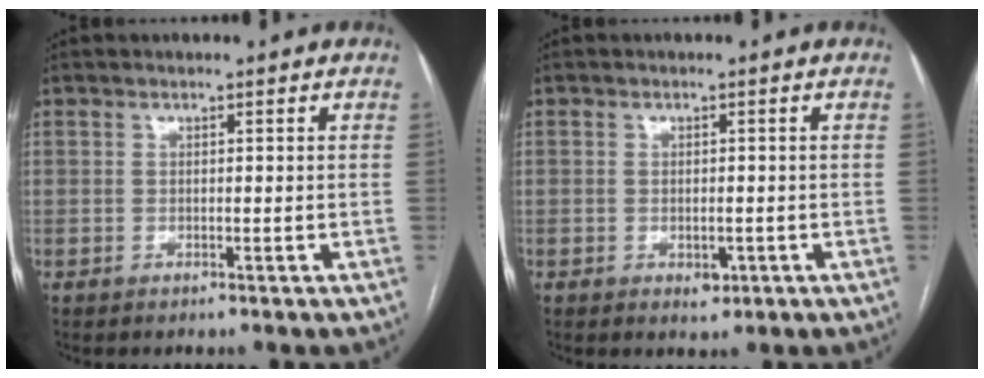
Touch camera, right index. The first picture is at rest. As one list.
[{"total": 2.0, "force": [-0.7, 1.2, 1.5], "torque": [-0.022, -0.001, -0.004]}]